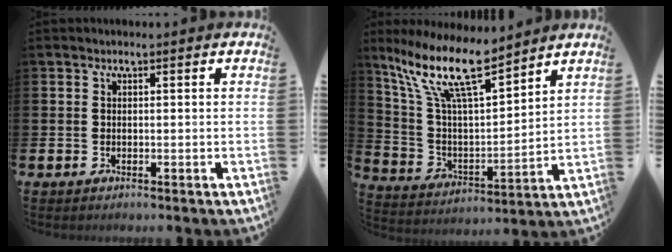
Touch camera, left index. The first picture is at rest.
{"total": 11.8, "force": [9.2, 2.8, 6.9], "torque": [-0.168, -0.040, 0.159]}